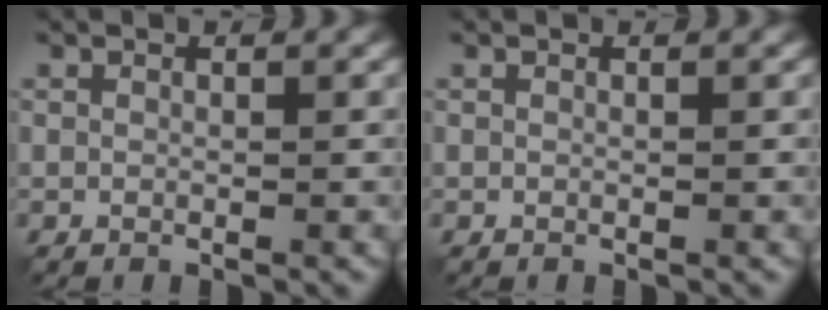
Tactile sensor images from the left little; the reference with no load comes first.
{"total": 0.0}